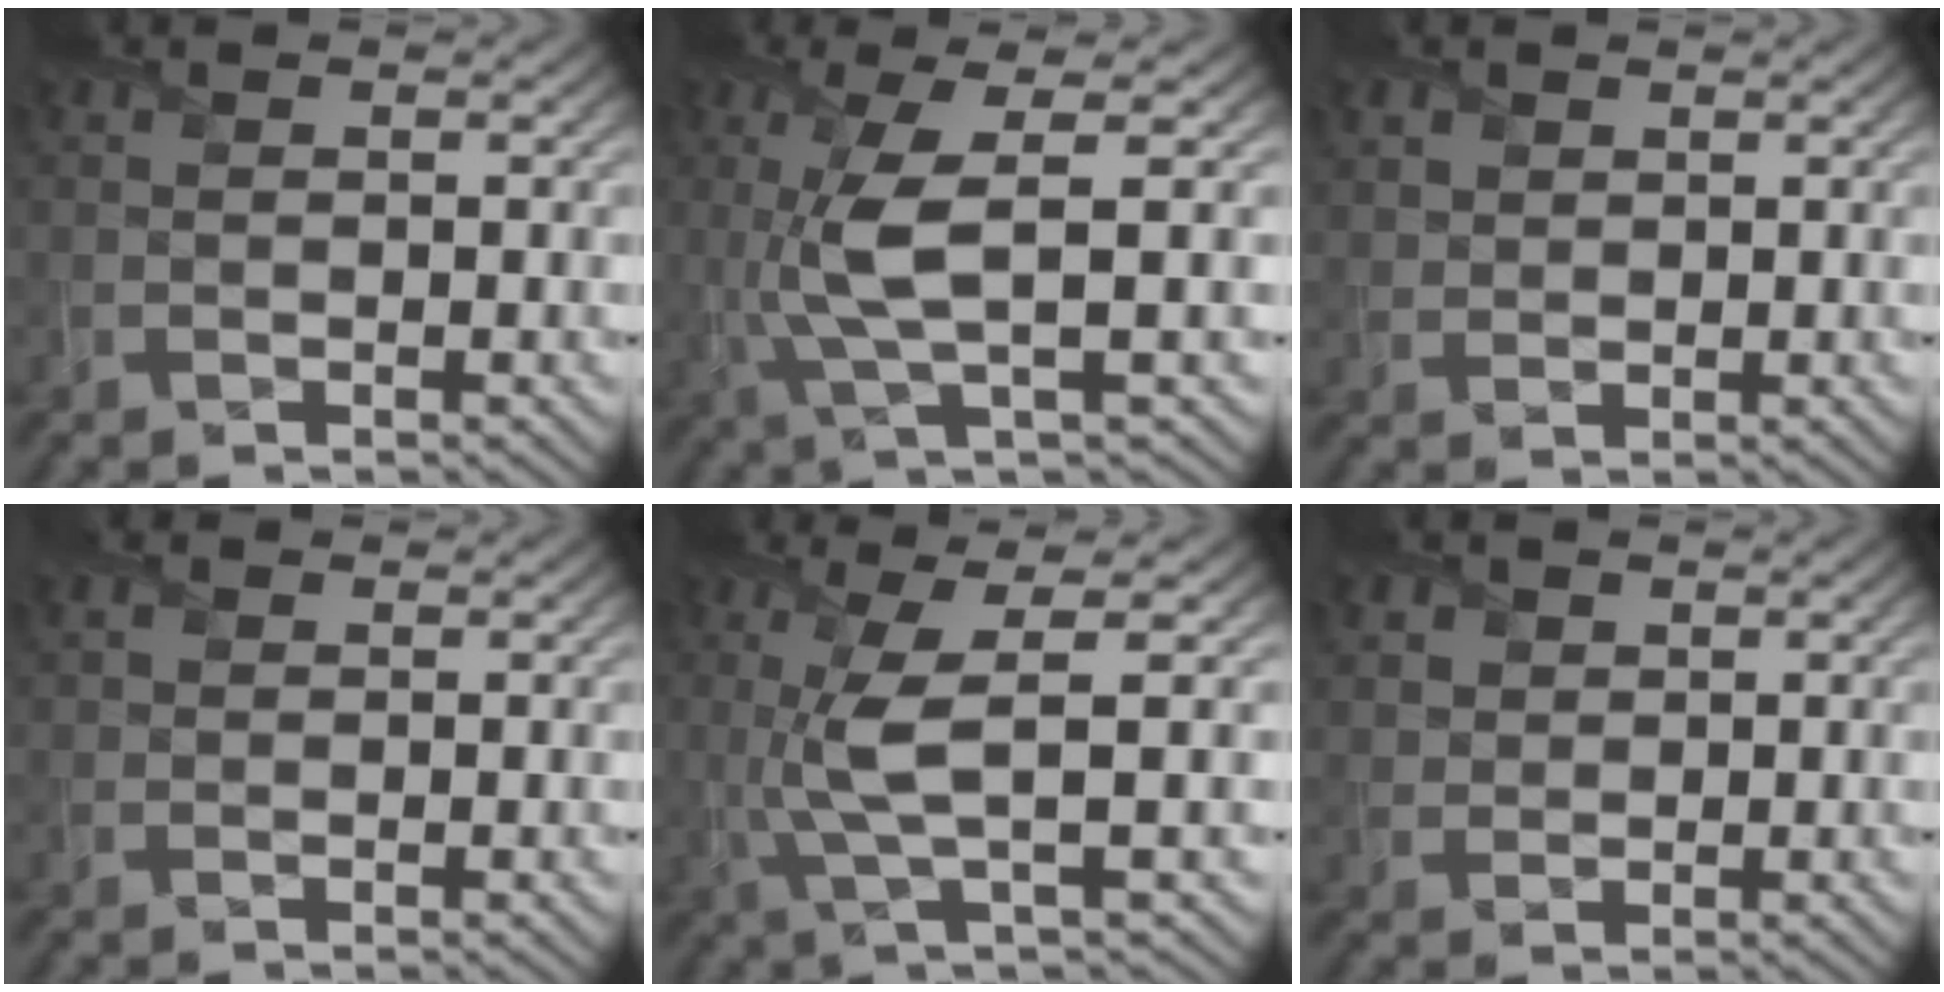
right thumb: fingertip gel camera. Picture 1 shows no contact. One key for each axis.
{"total": 6.7, "fx": 0.2, "fy": 1.3, "fz": 6.5, "tx": -0.147, "ty": 0.008, "tz": 0.005}
{"total": 2.4, "fx": 1.5, "fy": 1.8, "fz": 0.5, "tx": -0.019, "ty": 0.001, "tz": 0.031}
{"total": 1.7, "fx": 1.0, "fy": 1.3, "fz": 0.5, "tx": -0.014, "ty": 0.005, "tz": 0.017}
{"total": 6.0, "fx": 0.4, "fy": 1.0, "fz": 5.9, "tx": -0.130, "ty": 0.010, "tz": 0.007}
{"total": 3.0, "fx": 1.7, "fy": 2.4, "fz": 0.6, "tx": -0.030, "ty": -0.007, "tz": 0.043}